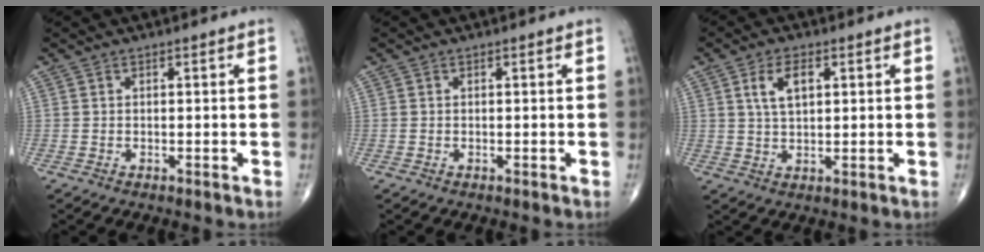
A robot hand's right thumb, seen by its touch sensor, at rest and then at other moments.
{"total": 0.0}
{"total": 5.5, "force": [1.9, 2.8, 4.4], "torque": [-0.075, -0.004, 0.037]}